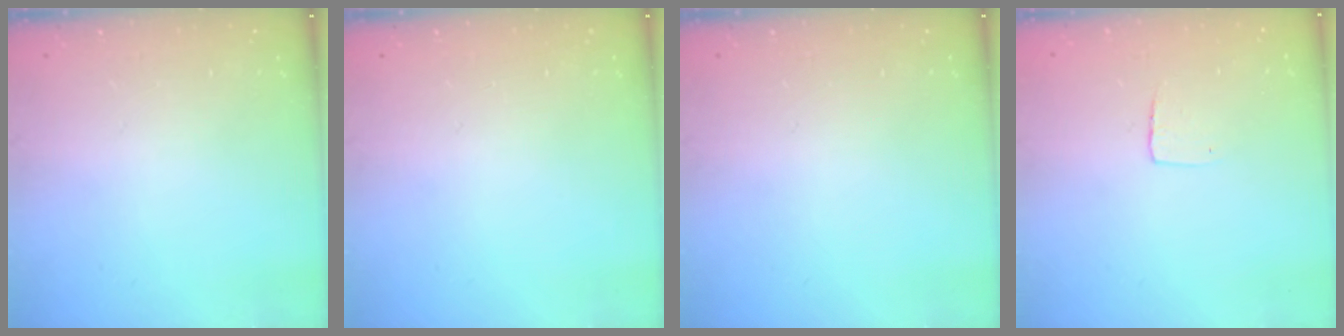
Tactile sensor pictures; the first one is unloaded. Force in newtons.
{"total": 0.0}
{"total": 0.0}
{"total": 3.9, "press": 3.8, "slide": 0.3}